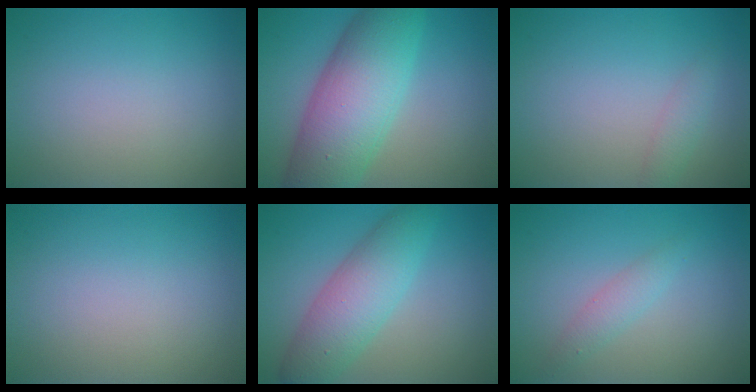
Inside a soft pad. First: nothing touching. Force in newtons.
{"total": 10.2, "press": 10.2, "slide": 0.1}
{"total": 1.3, "press": 1.3, "slide": 0.0}
{"total": 0.0}
{"total": 5.8, "press": 5.8, "slide": 0.2}
{"total": 1.6, "press": 1.6, "slide": 0.1}